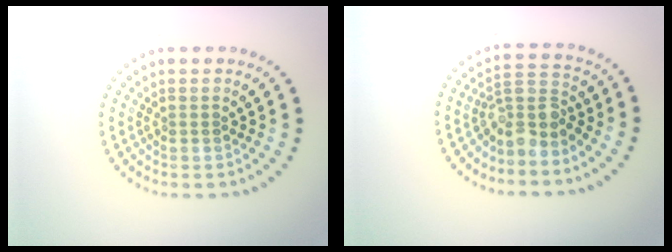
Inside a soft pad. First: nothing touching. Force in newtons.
{"total": 3.3, "press": 2.5, "slide": 2.1}